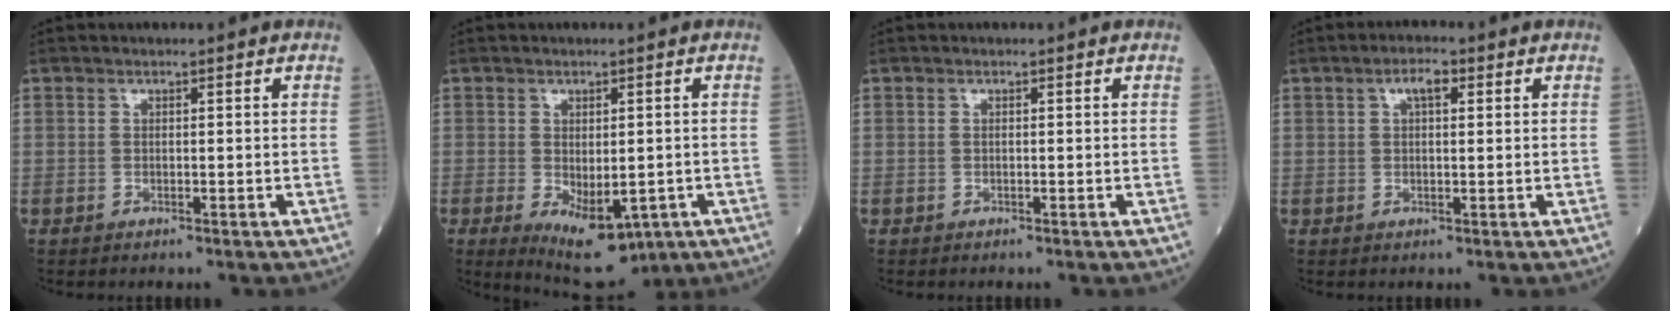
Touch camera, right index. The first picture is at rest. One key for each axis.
{"total": 10.0, "fx": -4.1, "fy": 4.7, "fz": 7.9, "tx": -0.125, "ty": -0.021, "tz": -0.049}
{"total": 0.0}
{"total": 2.9, "fx": 1.2, "fy": 1.0, "fz": 2.5, "tx": -0.049, "ty": 0.008, "tz": 0.019}